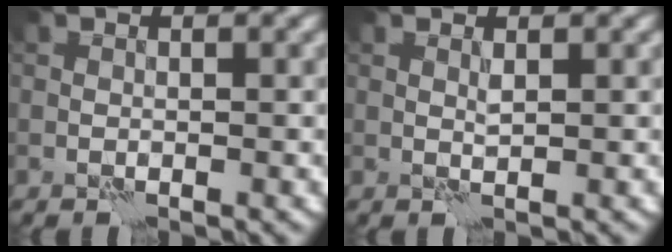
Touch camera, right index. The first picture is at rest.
{"total": 0.6, "force": [0.6, -0.1, 0.3], "torque": [-0.007, -0.002, 0.011]}